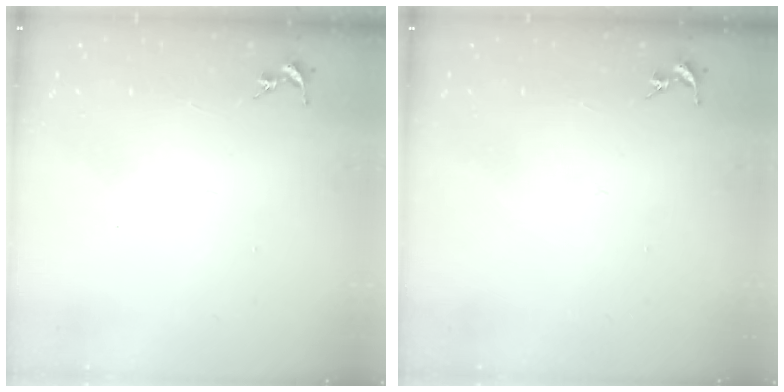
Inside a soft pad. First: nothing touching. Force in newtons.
{"total": 0.0}